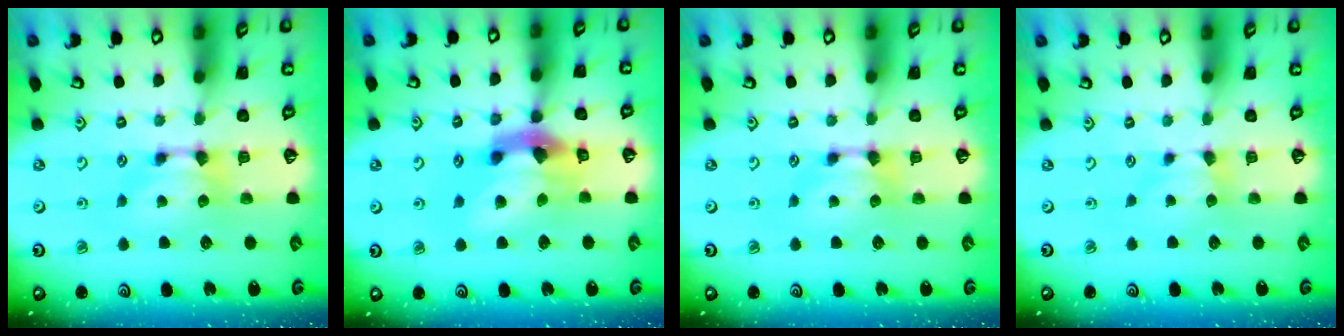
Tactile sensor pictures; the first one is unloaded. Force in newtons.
{"total": 7.7, "press": 7.3, "slide": 2.4}
{"total": 0.0}
{"total": 1.8, "press": 1.7, "slide": 0.5}